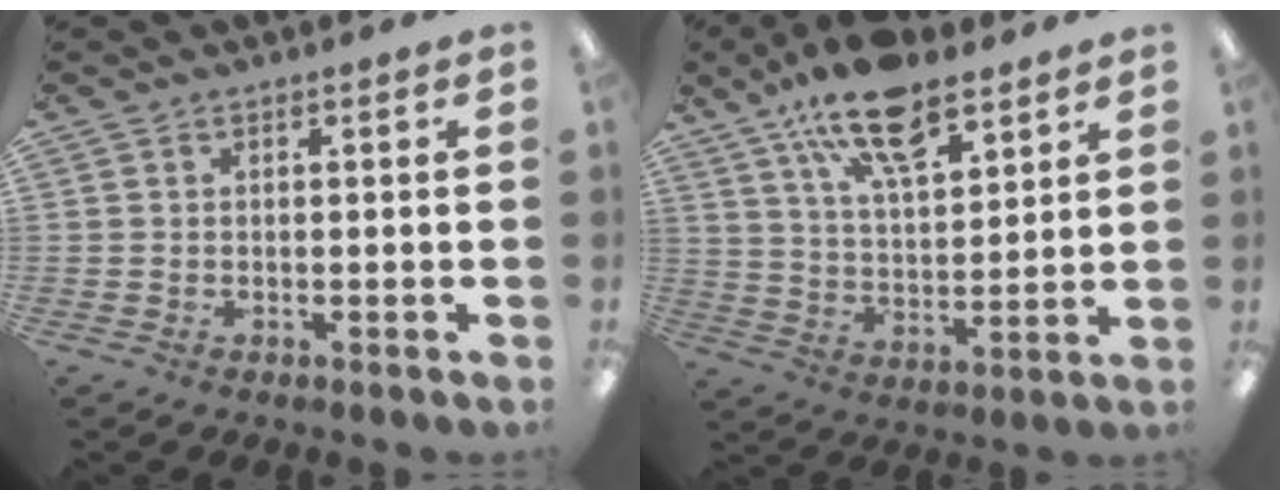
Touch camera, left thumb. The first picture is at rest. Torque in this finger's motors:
{"motor_torque": [0.28, 0.60, 1.59, -1.18, 0.39]}